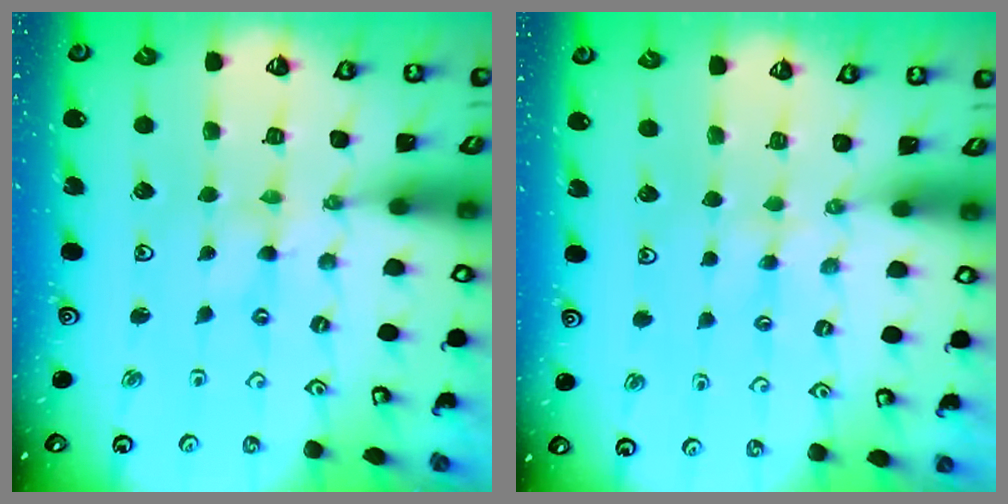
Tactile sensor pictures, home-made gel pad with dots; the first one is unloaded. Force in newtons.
{"total": 2.1, "press": 2.1, "slide": 0.4}